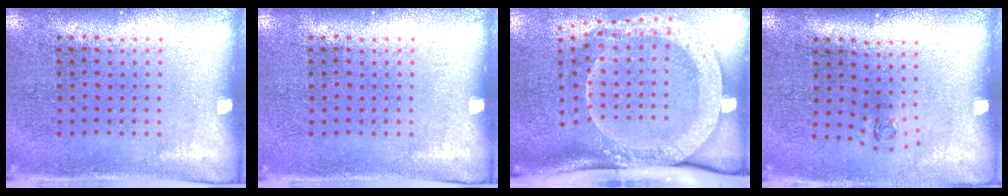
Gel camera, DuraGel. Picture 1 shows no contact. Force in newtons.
{"total": 0.0}
{"total": 3.1, "press": 2.2, "slide": 2.1}
{"total": 0.6, "press": 0.3, "slide": 0.6}